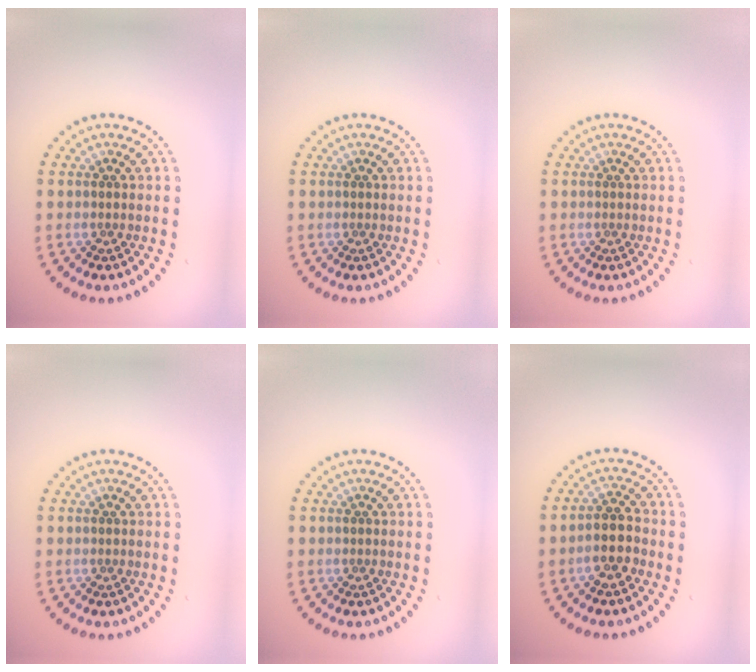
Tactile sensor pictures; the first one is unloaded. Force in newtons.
{"total": 0.0}
{"total": 0.0}
{"total": 0.0}
{"total": 0.0}
{"total": 2.9, "press": 2.7, "slide": 1.2}